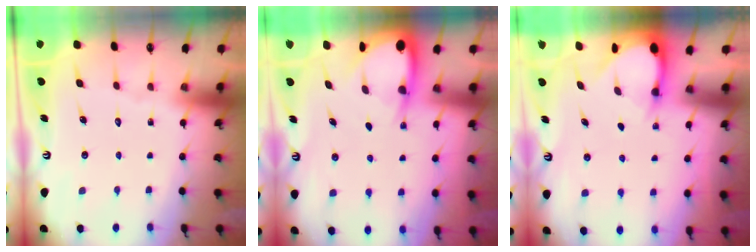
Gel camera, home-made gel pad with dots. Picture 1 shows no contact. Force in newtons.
{"total": 4.5, "press": 4.5, "slide": 0.5}
{"total": 3.1, "press": 3.1, "slide": 0.2}